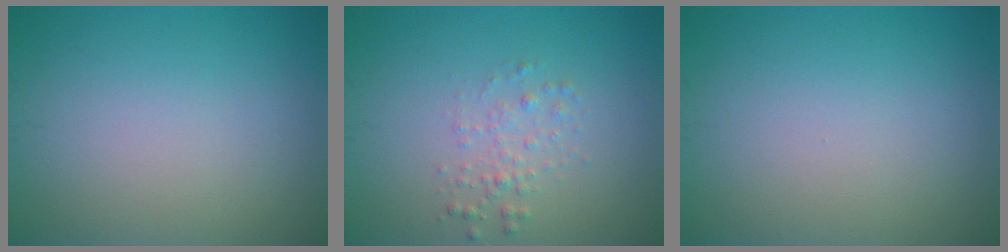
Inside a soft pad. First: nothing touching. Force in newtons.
{"total": 1.6, "press": 1.6, "slide": 0.1}
{"total": 0.0}